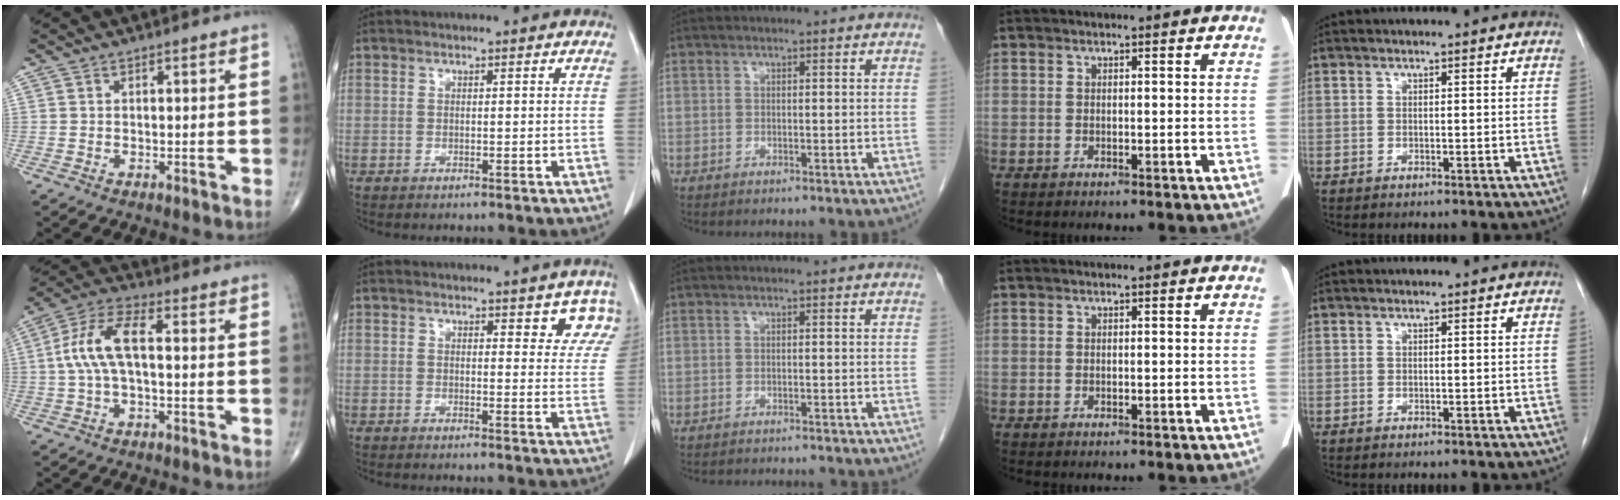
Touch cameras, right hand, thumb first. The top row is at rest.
{"thumb": {"total": 9.8, "force": [0.2, 4.1, 8.9], "torque": [-0.197, 0.034, 0.000]}, "index": {"total": 5.3, "force": [3.8, 2.2, 2.9], "torque": [-0.010, -0.006, 0.030]}, "middle": {"total": 5.9, "force": [-5.5, 1.1, 1.7], "torque": [-0.014, -0.004, -0.064]}}